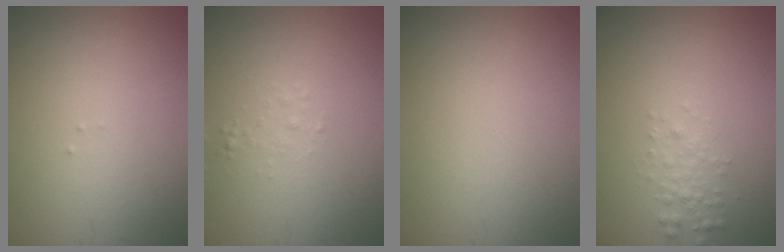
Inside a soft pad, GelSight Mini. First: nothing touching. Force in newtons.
{"total": 0.8, "press": 0.8, "slide": 0.0}
{"total": 0.0}
{"total": 1.4, "press": 1.4, "slide": 0.0}